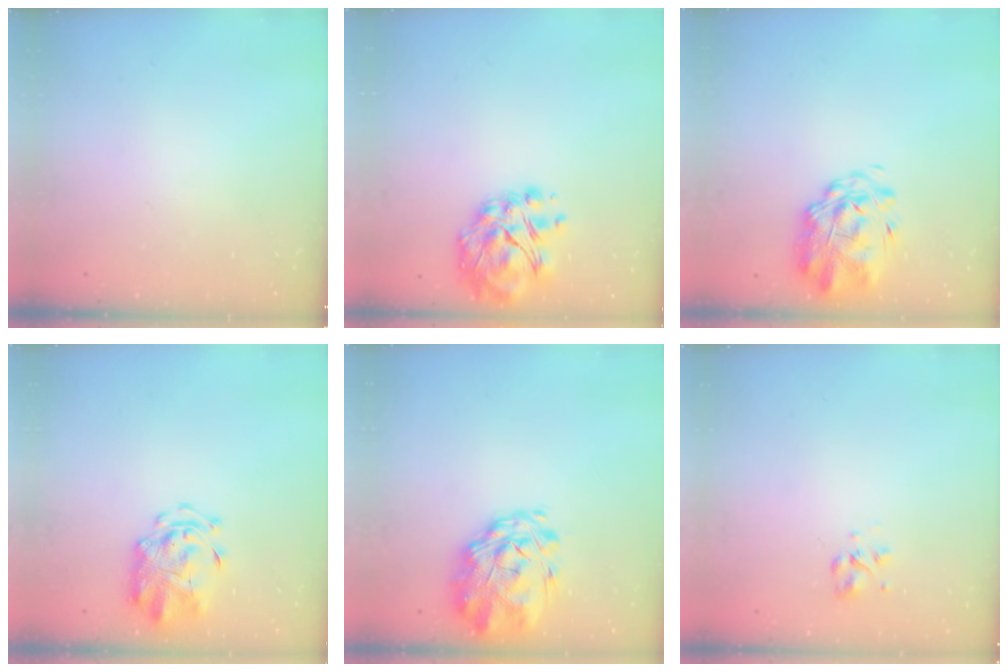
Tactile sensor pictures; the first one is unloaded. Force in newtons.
{"total": 10.4, "press": 9.8, "slide": 3.6}
{"total": 3.1, "press": 2.6, "slide": 1.7}
{"total": 3.2, "press": 3.0, "slide": 1.0}
{"total": 3.2, "press": 2.6, "slide": 1.9}
{"total": 2.6, "press": 2.4, "slide": 1.0}